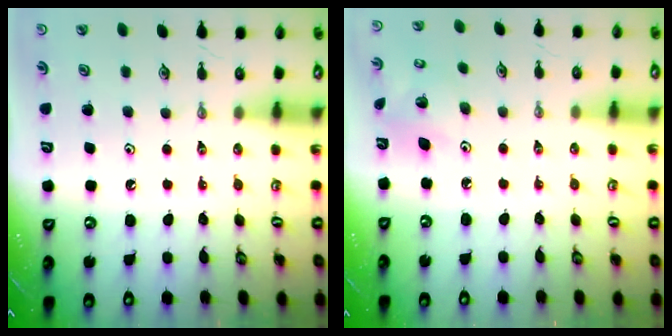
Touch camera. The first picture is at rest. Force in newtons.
{"total": 5.2, "press": 5.2, "slide": 0.3}